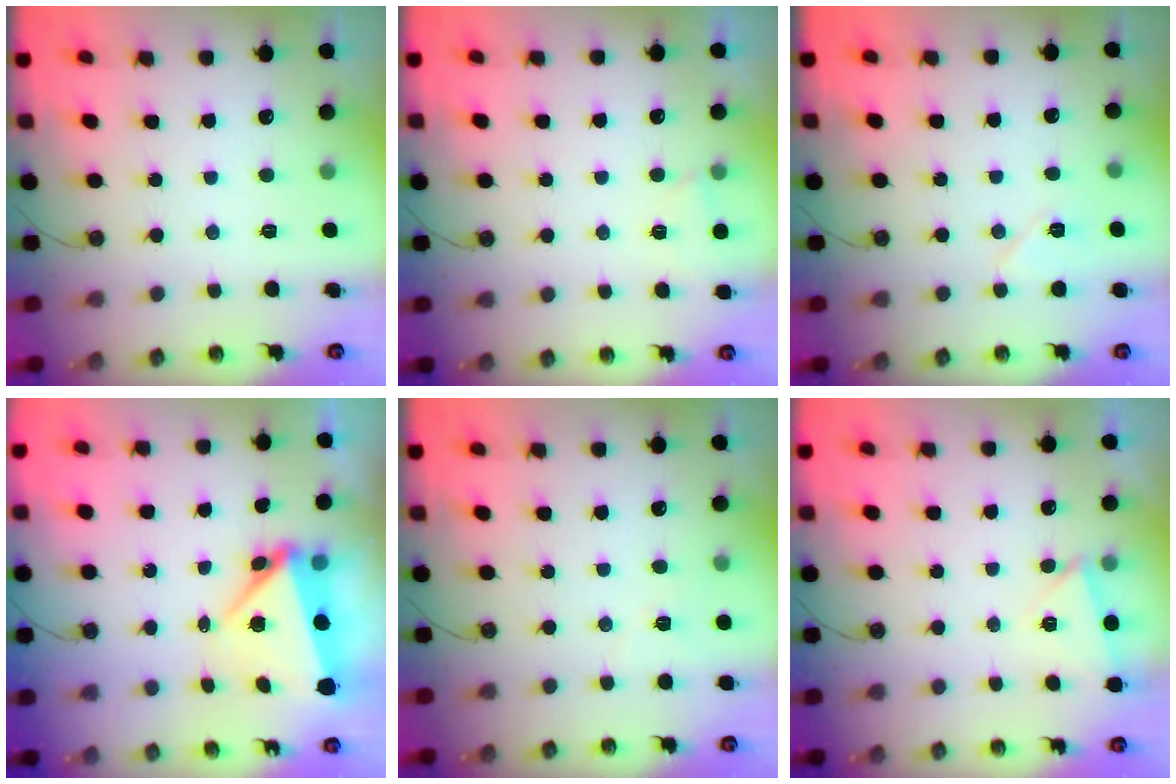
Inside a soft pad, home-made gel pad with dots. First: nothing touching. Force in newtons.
{"total": 1.7, "press": 1.6, "slide": 0.4}
{"total": 7.8, "press": 6.3, "slide": 4.6}
{"total": 7.1, "press": 7.1, "slide": 0.3}
{"total": 4.5, "press": 4.2, "slide": 1.7}
{"total": 3.6, "press": 2.7, "slide": 2.4}